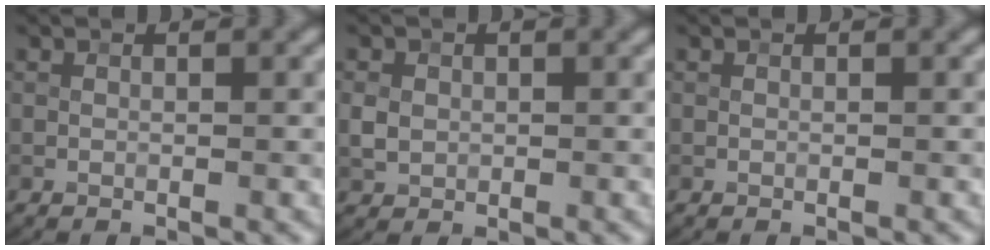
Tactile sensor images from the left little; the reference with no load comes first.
{"total": 1.7, "force": [0.1, 1.5, 0.8], "torque": [-0.015, -0.002, 0.000]}
{"total": 0.0}